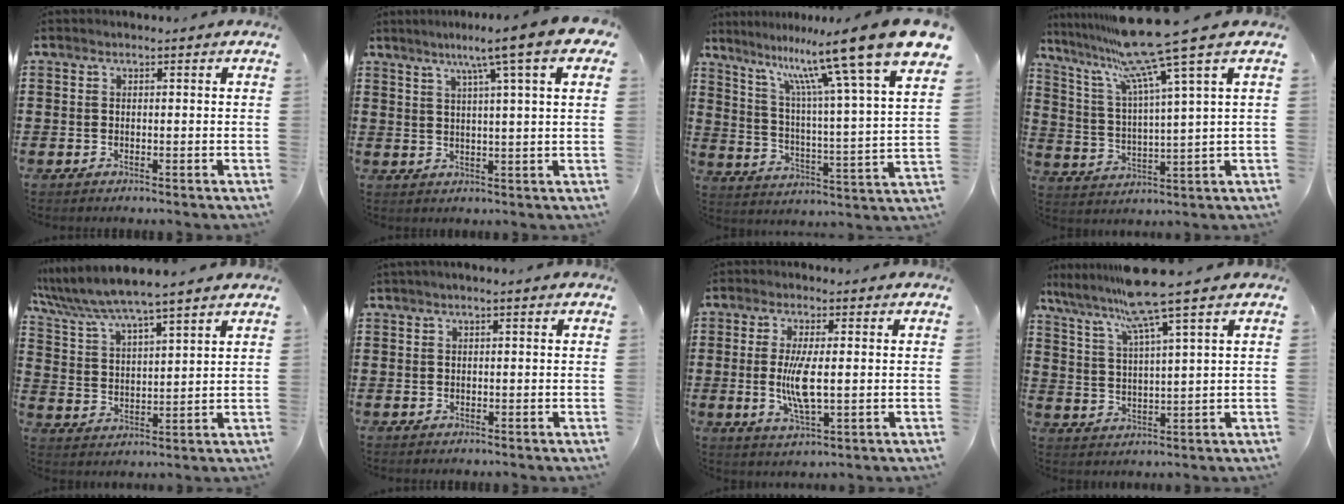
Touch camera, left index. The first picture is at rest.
{"total": 8.2, "force": [4.5, -0.4, 6.8], "torque": [-0.136, -0.006, 0.069]}
{"total": 15.2, "force": [11.9, -0.5, 9.4], "torque": [-0.185, -0.090, 0.188]}
{"total": 12.4, "force": [9.4, -0.7, 8.1], "torque": [-0.192, -0.047, 0.151]}
{"total": 5.7, "force": [5.2, -0.1, 2.4], "torque": [-0.070, -0.031, 0.086]}
{"total": 0.7, "force": [0.2, 0.0, 0.6], "torque": [-0.010, -0.001, 0.005]}
{"total": 6.5, "force": [-0.1, 1.6, 6.3], "torque": [-0.137, -0.006, -0.010]}
{"total": 9.0, "force": [7.1, -1.0, 5.5], "torque": [-0.130, -0.035, 0.117]}